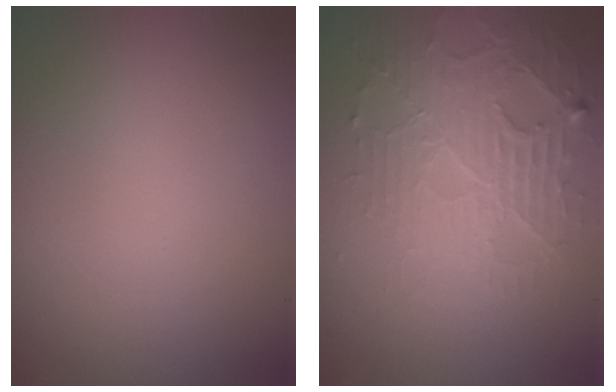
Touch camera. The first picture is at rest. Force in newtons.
{"total": 3.9, "press": 3.5, "slide": 1.6}